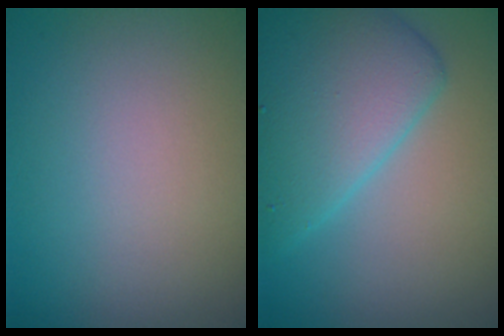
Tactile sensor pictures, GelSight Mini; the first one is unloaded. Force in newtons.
{"total": 7.2, "press": 7.2, "slide": 0.2}